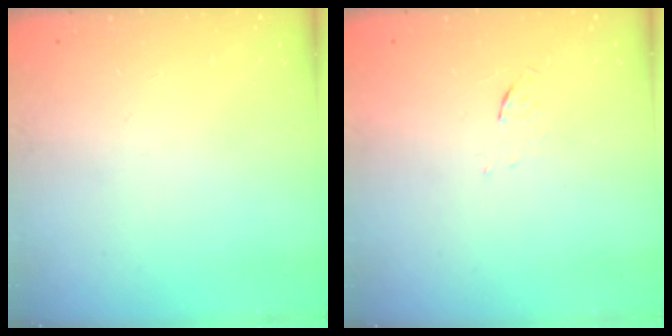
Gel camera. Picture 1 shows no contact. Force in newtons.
{"total": 3.1, "press": 2.8, "slide": 1.2}